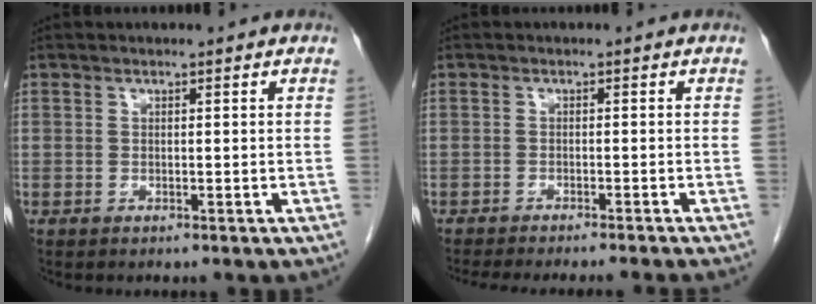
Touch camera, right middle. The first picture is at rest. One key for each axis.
{"total": 11.1, "fx": -10.1, "fy": -0.3, "fz": 4.6, "tx": -0.038, "ty": -0.018, "tz": -0.135}